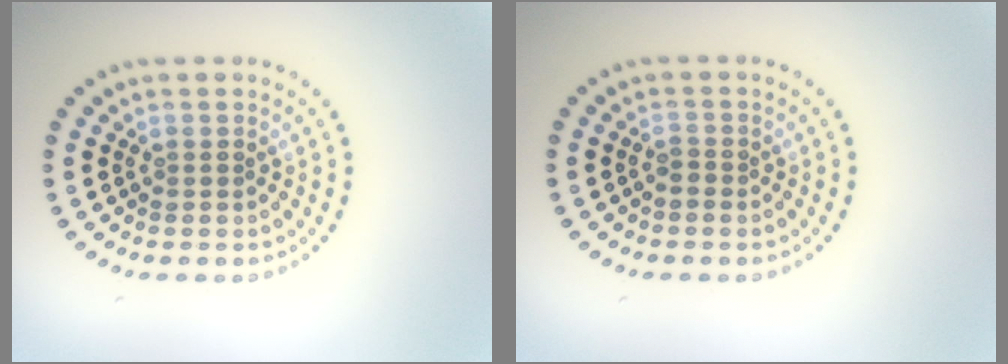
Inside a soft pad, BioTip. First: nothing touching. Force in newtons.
{"total": 0.5, "press": 0.3, "slide": 0.4}